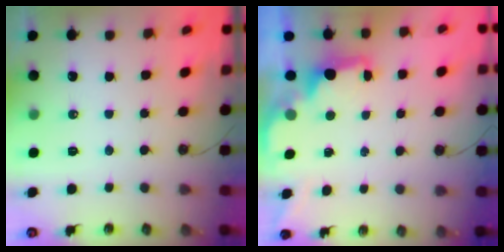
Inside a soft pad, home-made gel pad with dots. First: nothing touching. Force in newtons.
{"total": 1.7, "press": 1.5, "slide": 0.7}